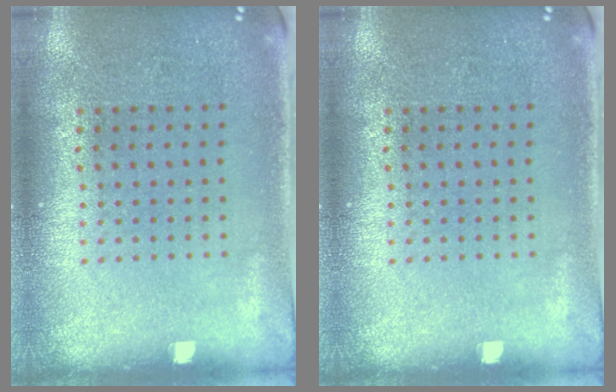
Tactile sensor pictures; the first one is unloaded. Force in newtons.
{"total": 0.0}